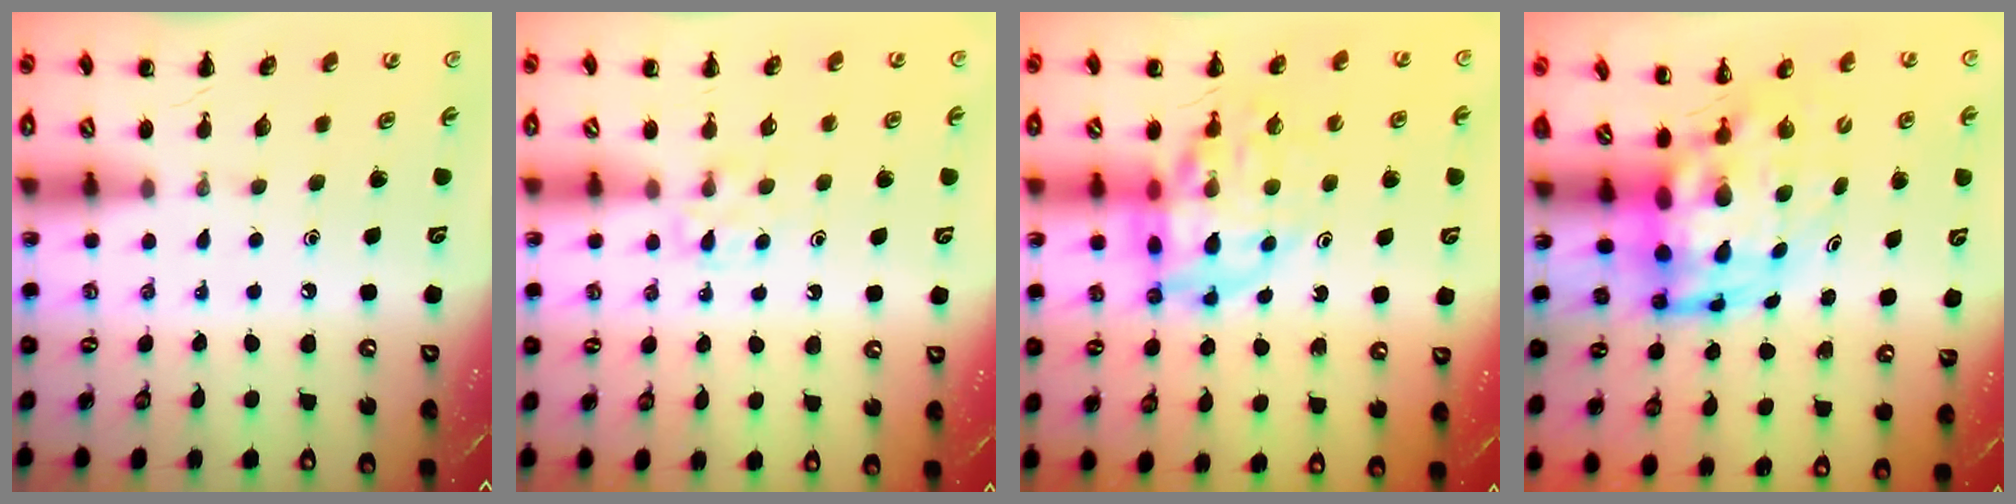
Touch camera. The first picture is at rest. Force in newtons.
{"total": 3.9, "press": 3.6, "slide": 1.3}
{"total": 14.1, "press": 13.6, "slide": 3.7}
{"total": 7.2, "press": 7.0, "slide": 1.6}